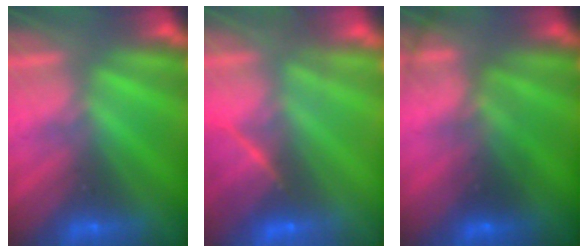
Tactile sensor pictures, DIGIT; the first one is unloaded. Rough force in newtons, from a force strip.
{"total": 7.7}
{"total": 10.9}